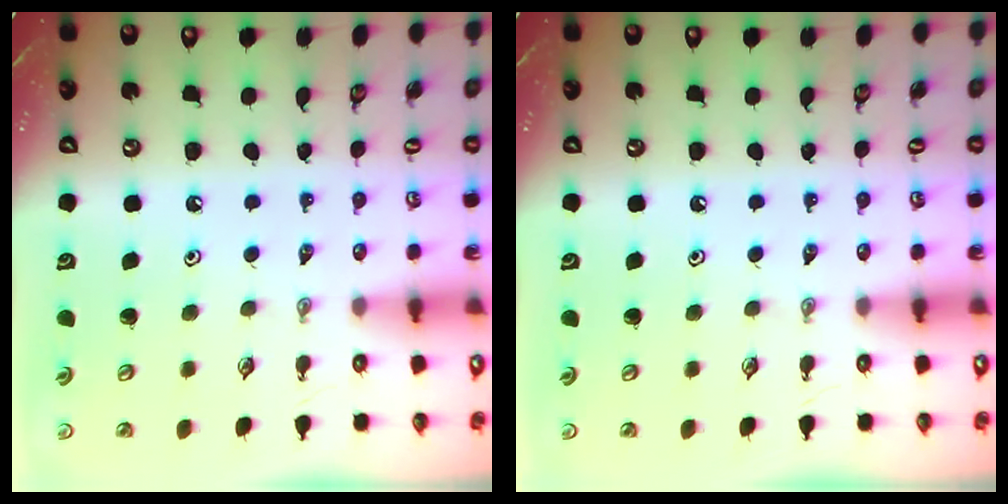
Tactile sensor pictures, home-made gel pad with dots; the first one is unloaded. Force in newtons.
{"total": 0.0}